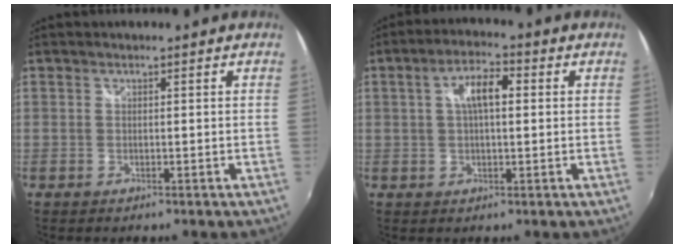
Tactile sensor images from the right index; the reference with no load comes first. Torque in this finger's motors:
{"motor_torque": [0.43, 0.00, 0.35, 0.08]}